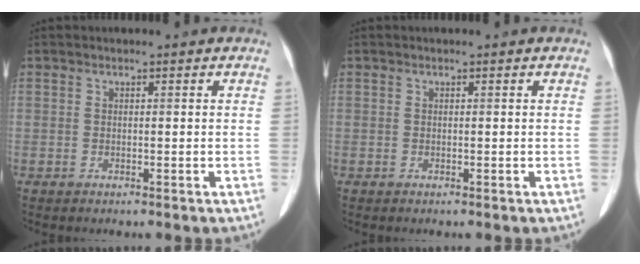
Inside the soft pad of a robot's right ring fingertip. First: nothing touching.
{"total": 0.0}